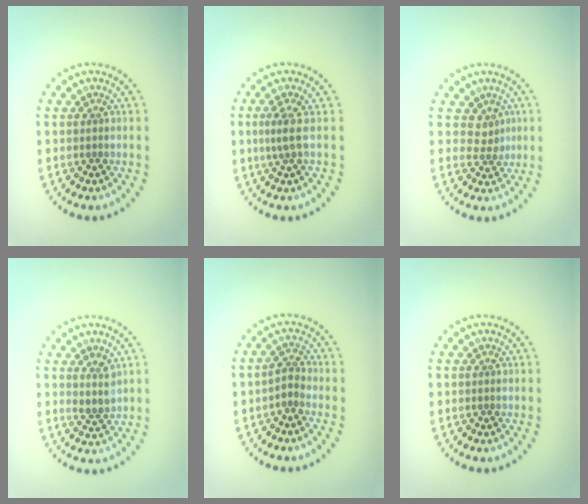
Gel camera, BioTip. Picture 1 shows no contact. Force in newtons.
{"total": 1.9, "press": 1.4, "slide": 1.3}
{"total": 1.9, "press": 1.4, "slide": 1.3}
{"total": 1.7, "press": 1.5, "slide": 1.0}
{"total": 1.7, "press": 1.2, "slide": 1.2}
{"total": 0.0}